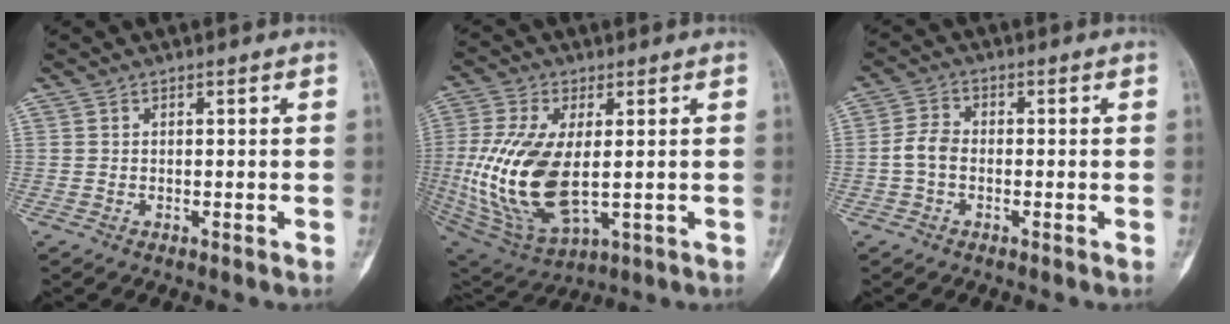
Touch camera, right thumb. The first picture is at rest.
{"total": 18.8, "force": [-0.5, 9.3, 16.4], "torque": [-0.351, -0.014, 0.011]}
{"total": 4.2, "force": [-1.0, 3.0, 2.9], "torque": [-0.056, 0.013, -0.026]}